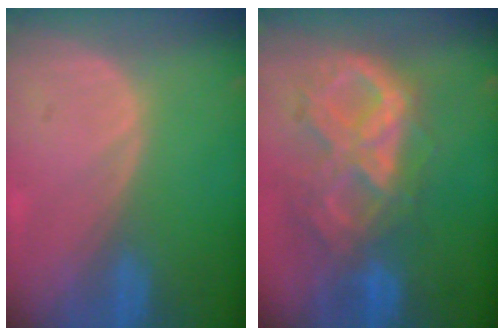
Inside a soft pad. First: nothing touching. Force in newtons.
{"total": 10.5, "press": 9.0, "slide": 5.5}